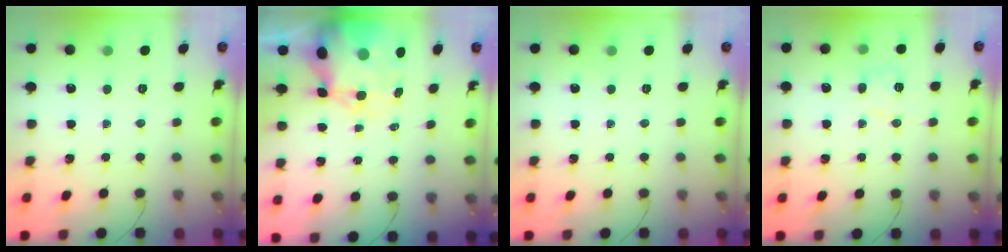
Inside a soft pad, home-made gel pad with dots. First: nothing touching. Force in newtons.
{"total": 11.4, "press": 11.1, "slide": 2.7}
{"total": 0.0}
{"total": 4.8, "press": 4.5, "slide": 1.5}